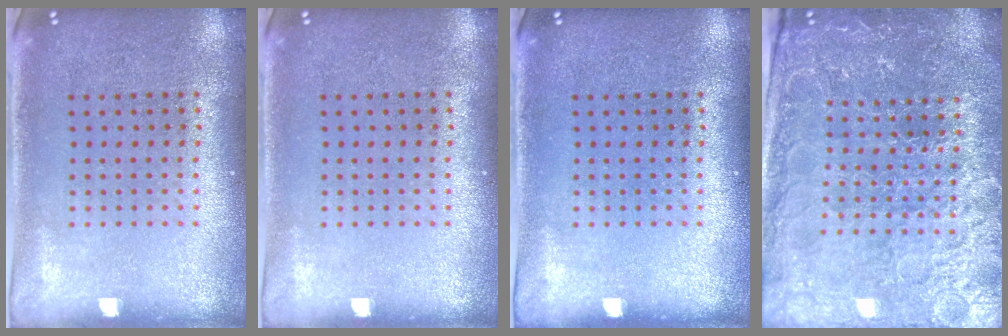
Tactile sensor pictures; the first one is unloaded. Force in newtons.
{"total": 0.0}
{"total": 0.0}
{"total": 4.6, "press": 4.3, "slide": 1.4}